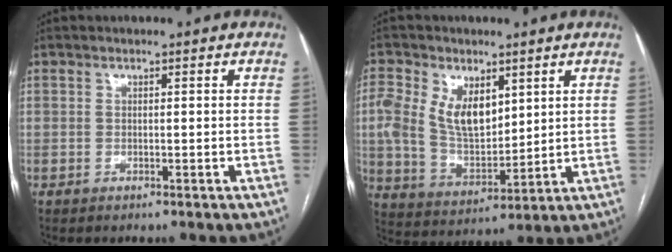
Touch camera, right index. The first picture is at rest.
{"total": 13.9, "force": [4.8, 8.3, 10.1], "torque": [-0.229, 0.012, 0.102]}